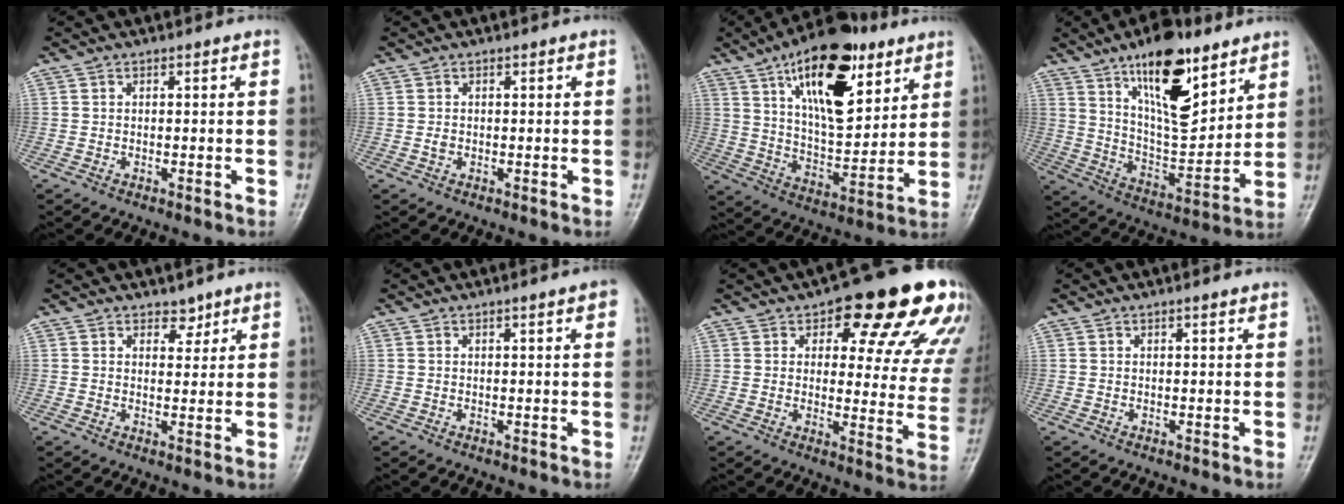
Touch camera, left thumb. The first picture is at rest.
{"total": 1.0, "force": [-0.1, 0.8, 0.6], "torque": [-0.008, 0.002, -0.002]}
{"total": 21.8, "force": [10.7, 9.9, 16.2], "torque": [-0.219, -0.042, 0.179]}
{"total": 19.0, "force": [10.8, 7.6, 13.7], "torque": [-0.179, -0.061, 0.188]}
{"total": 2.7, "force": [2.0, 1.7, 0.8], "torque": [0.010, -0.012, 0.027]}
{"total": 2.4, "force": [1.0, 0.4, 2.2], "torque": [-0.024, 0.002, 0.009]}
{"total": 21.3, "force": [11.9, 8.6, 15.4], "torque": [-0.140, -0.033, 0.139]}
{"total": 0.7, "force": [0.4, 0.1, 0.5], "torque": [-0.007, 0.000, 0.005]}